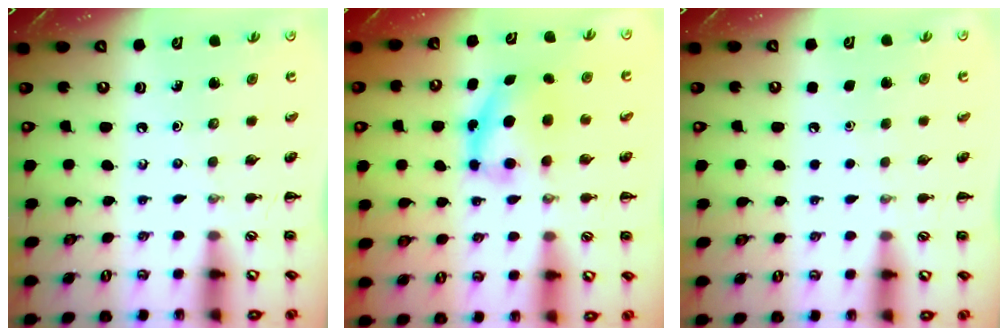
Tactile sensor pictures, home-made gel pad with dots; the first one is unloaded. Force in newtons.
{"total": 6.1, "press": 6.0, "slide": 0.9}
{"total": 1.6, "press": 1.6, "slide": 0.1}